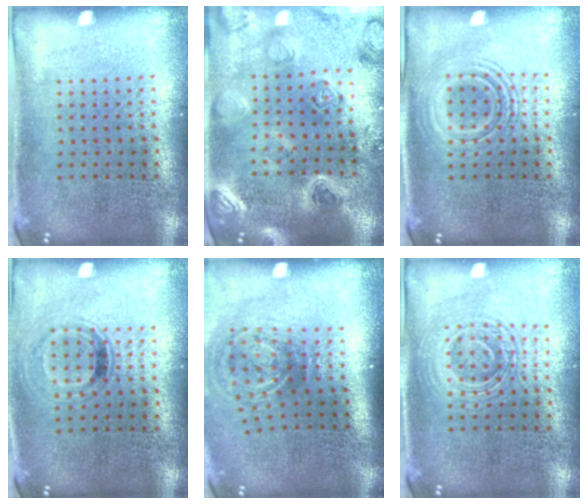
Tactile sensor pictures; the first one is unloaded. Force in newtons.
{"total": 2.3, "press": 2.3, "slide": 0.2}
{"total": 1.9, "press": 1.9, "slide": 0.3}
{"total": 0.9, "press": 0.8, "slide": 0.4}
{"total": 2.0, "press": 1.2, "slide": 1.6}
{"total": 2.9, "press": 2.8, "slide": 0.6}